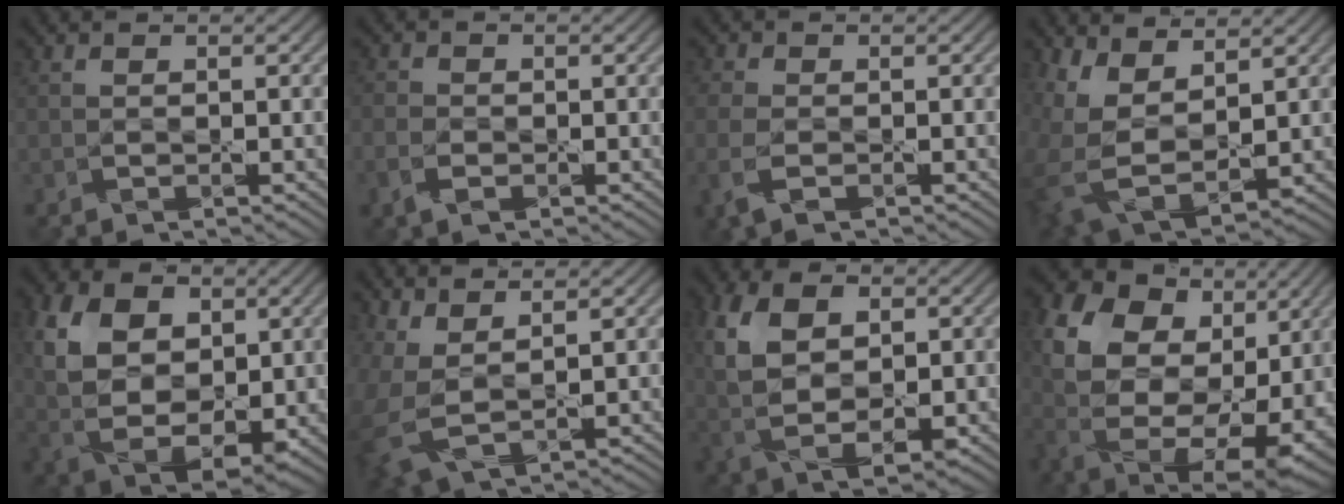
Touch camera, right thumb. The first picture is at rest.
{"total": 3.1, "force": [-1.5, 2.1, 1.9], "torque": [-0.048, -0.006, -0.035]}
{"total": 4.4, "force": [-1.6, 2.5, 3.2], "torque": [-0.093, -0.009, -0.038]}
{"total": 10.8, "force": [2.5, 6.6, 8.1], "torque": [-0.218, -0.029, 0.063]}
{"total": 12.9, "force": [2.4, 9.0, 8.9], "torque": [-0.209, -0.002, 0.044]}
{"total": 6.6, "force": [1.8, 3.7, 5.2], "torque": [-0.158, -0.013, 0.046]}
{"total": 10.6, "force": [1.3, 7.0, 7.9], "torque": [-0.192, -0.002, 0.023]}
{"total": 17.0, "force": [4.4, 11.8, 11.4], "torque": [-0.258, 0.012, 0.098]}